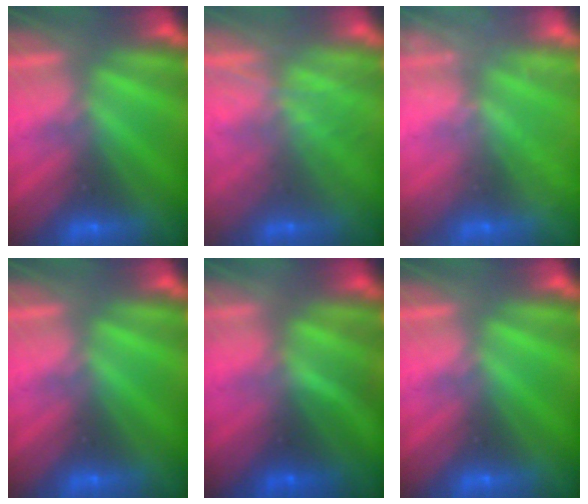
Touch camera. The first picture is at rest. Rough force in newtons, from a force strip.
{"total": 7.4}
{"total": 2.2}
{"total": 0.0}
{"total": 1.3}
{"total": 0.0}